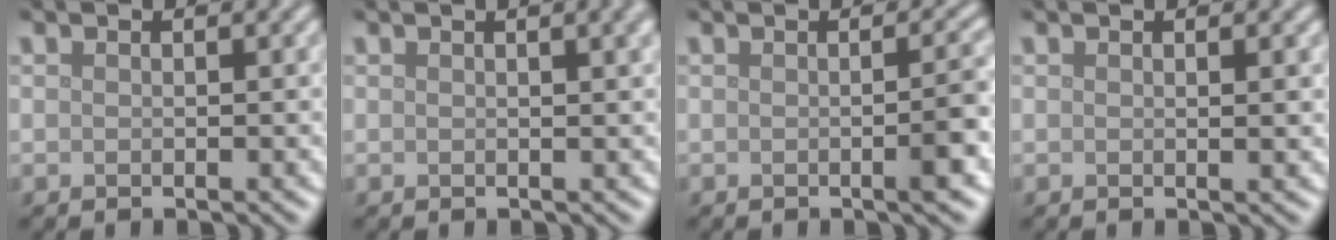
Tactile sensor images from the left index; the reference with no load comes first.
{"total": 3.3, "force": [1.3, 1.3, 2.7], "torque": [-0.014, 0.007, 0.009]}
{"total": 2.9, "force": [-0.4, 0.7, 2.8], "torque": [-0.029, 0.003, -0.009]}
{"total": 0.6, "force": [0.2, 0.2, 0.6], "torque": [-0.002, -0.001, 0.002]}